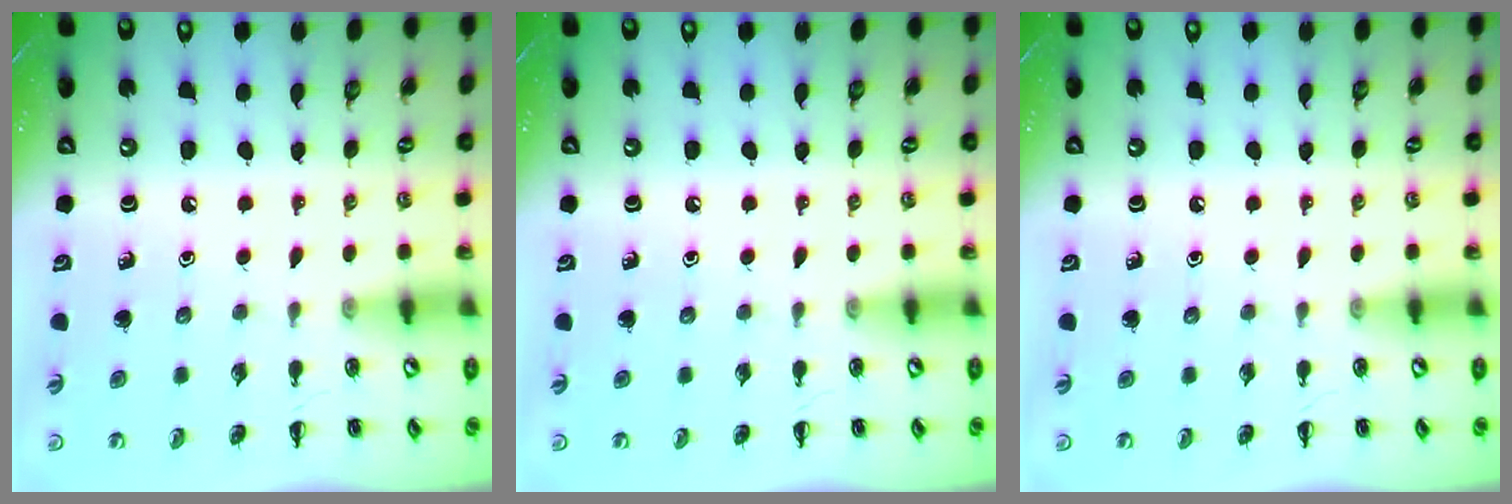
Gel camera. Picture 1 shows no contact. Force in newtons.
{"total": 0.0}
{"total": 0.0}